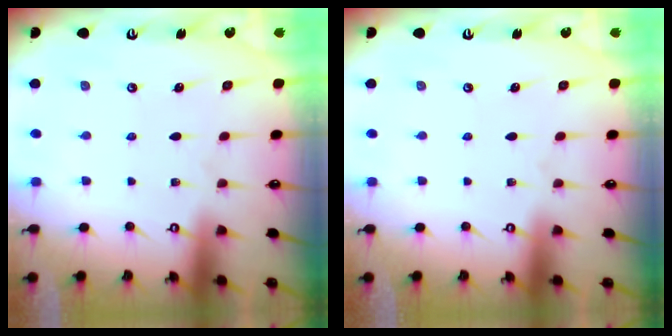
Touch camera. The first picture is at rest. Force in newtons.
{"total": 0.0}